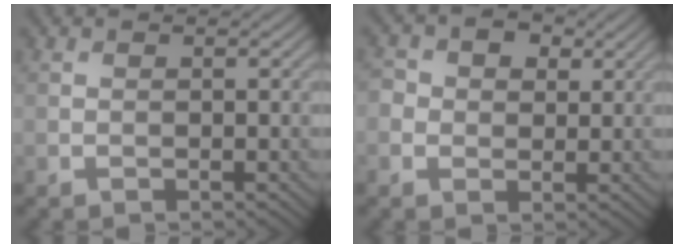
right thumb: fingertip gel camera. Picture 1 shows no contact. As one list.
[{"total": 4.5, "force": [1.2, 3.8, 2.1], "torque": [-0.052, 0.003, 0.011]}]